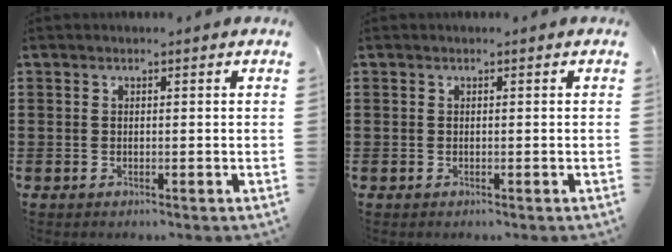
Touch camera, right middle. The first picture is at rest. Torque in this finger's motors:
{"motor_torque": [-0.04, -0.04, 0.02, 0.00]}